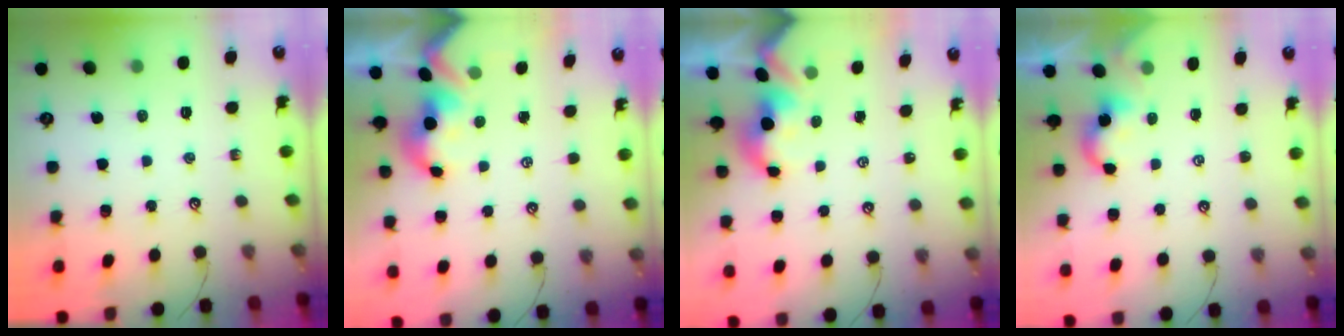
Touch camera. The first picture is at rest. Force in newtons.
{"total": 1.2, "press": 1.2, "slide": 0.1}
{"total": 1.6, "press": 1.6, "slide": 0.2}
{"total": 1.6, "press": 1.5, "slide": 0.2}